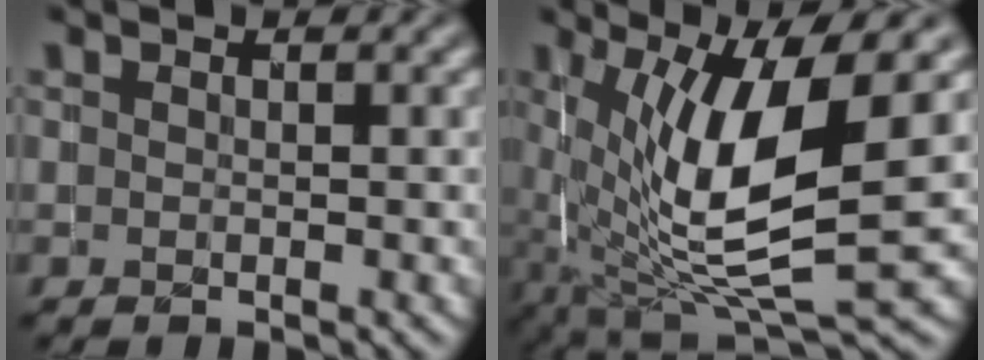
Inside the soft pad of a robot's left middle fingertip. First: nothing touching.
{"total": 11.5, "force": [1.0, 3.8, 10.8], "torque": [-0.206, -0.019, 0.027]}